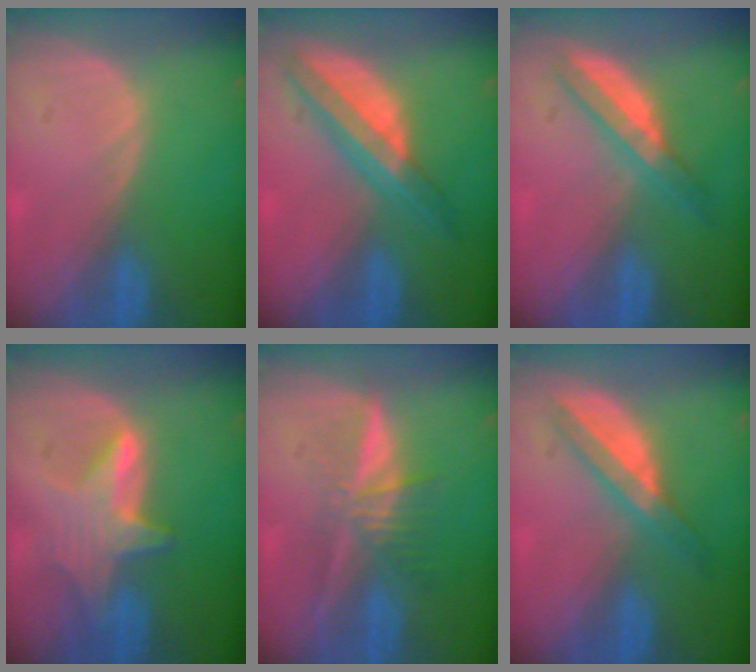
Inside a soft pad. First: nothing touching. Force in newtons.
{"total": 7.4, "press": 6.2, "slide": 3.9}
{"total": 5.1, "press": 4.8, "slide": 1.7}
{"total": 6.6, "press": 6.2, "slide": 2.1}
{"total": 5.9, "press": 5.6, "slide": 2.0}
{"total": 6.0, "press": 5.2, "slide": 2.9}